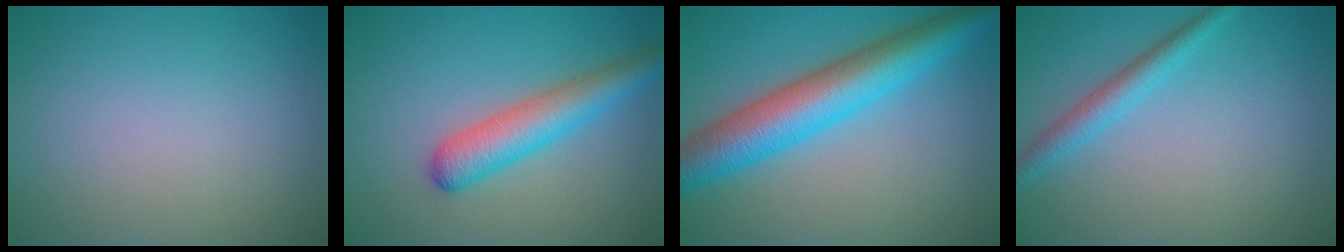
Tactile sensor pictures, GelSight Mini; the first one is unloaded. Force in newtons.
{"total": 4.8, "press": 4.8, "slide": 0.2}
{"total": 8.5, "press": 8.5, "slide": 0.2}
{"total": 2.5, "press": 2.5, "slide": 0.0}